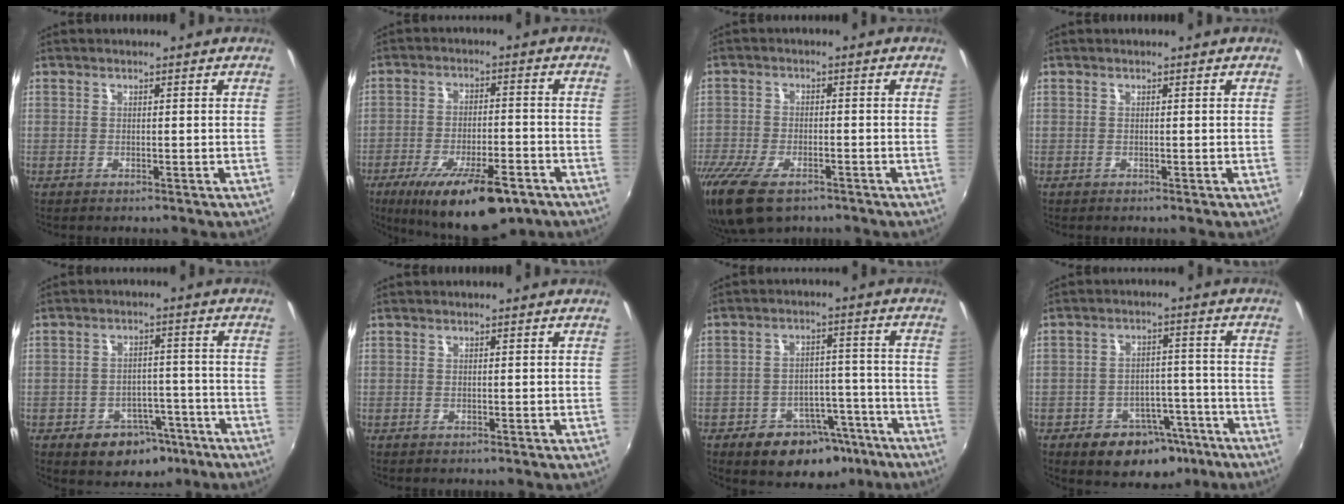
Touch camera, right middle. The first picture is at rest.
{"total": 17.3, "force": [-10.8, 5.5, 12.3], "torque": [-0.219, -0.036, -0.159]}
{"total": 11.1, "force": [-7.7, 4.8, 6.4], "torque": [-0.161, -0.039, -0.142]}
{"total": 0.0}
{"total": 9.0, "force": [-5.2, 6.4, 3.7], "torque": [-0.070, 0.022, -0.051]}
{"total": 0.0}
{"total": 12.8, "force": [-8.2, 8.1, 5.6], "torque": [-0.098, 0.025, -0.095]}
{"total": 11.9, "force": [-7.3, 7.8, 5.2], "torque": [-0.091, 0.026, -0.081]}